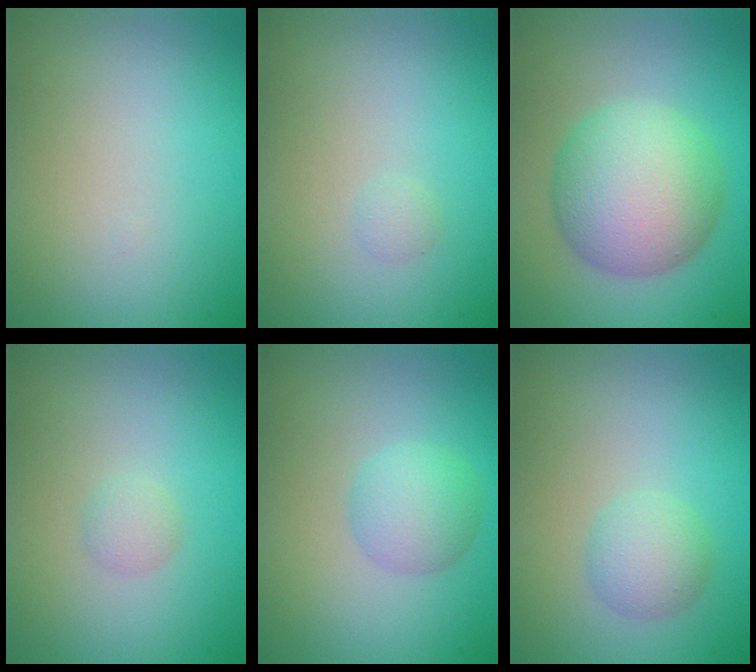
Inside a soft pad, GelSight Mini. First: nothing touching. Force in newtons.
{"total": 0.6, "press": 0.6, "slide": 0.1}
{"total": 8.5, "press": 8.5, "slide": 0.2}
{"total": 1.0, "press": 1.0, "slide": 0.0}
{"total": 2.9, "press": 2.9, "slide": 0.1}
{"total": 2.4, "press": 2.4, "slide": 0.1}